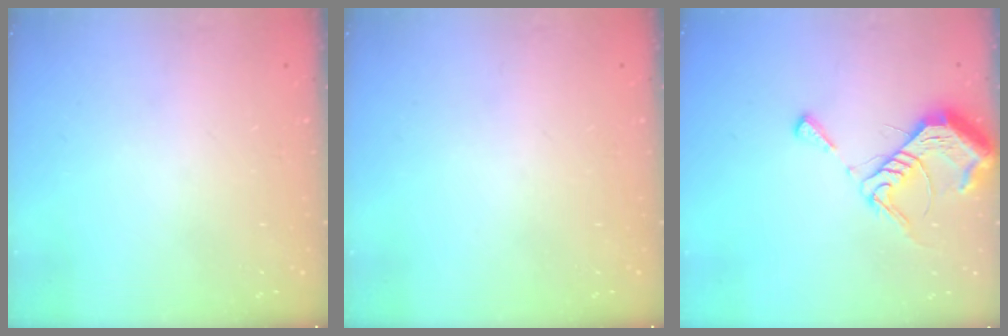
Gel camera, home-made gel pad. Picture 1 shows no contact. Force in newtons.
{"total": 0.0}
{"total": 10.0, "press": 9.9, "slide": 1.3}